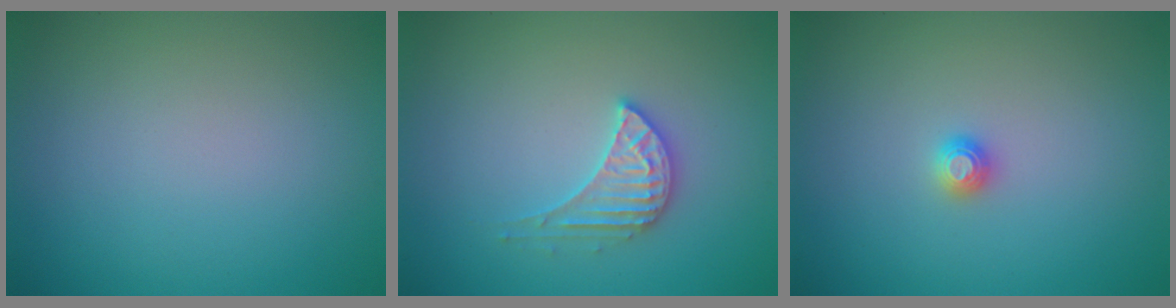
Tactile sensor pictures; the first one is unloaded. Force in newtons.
{"total": 3.0, "press": 2.9, "slide": 0.4}
{"total": 1.1, "press": 1.1, "slide": 0.1}